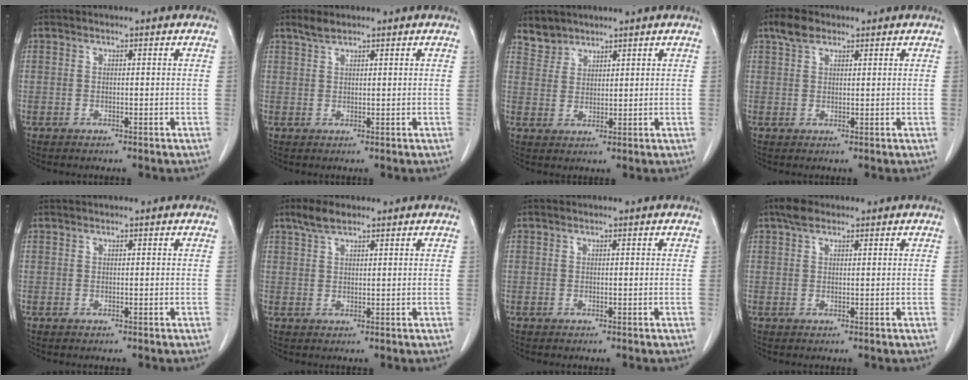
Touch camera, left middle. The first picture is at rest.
{"total": 1.7, "force": [1.5, 0.3, 0.8], "torque": [-0.021, 0.004, 0.035]}
{"total": 3.1, "force": [2.8, 1.3, -0.4], "torque": [0.013, 0.007, 0.053]}
{"total": 2.9, "force": [2.0, 1.5, 1.5], "torque": [-0.033, 0.009, 0.040]}
{"total": 0.0}
{"total": 3.4, "force": [2.6, 1.0, 2.0], "torque": [-0.048, 0.008, 0.052]}
{"total": 0.0}
{"total": 2.5, "force": [1.8, 1.1, 1.3], "torque": [-0.029, 0.011, 0.032]}